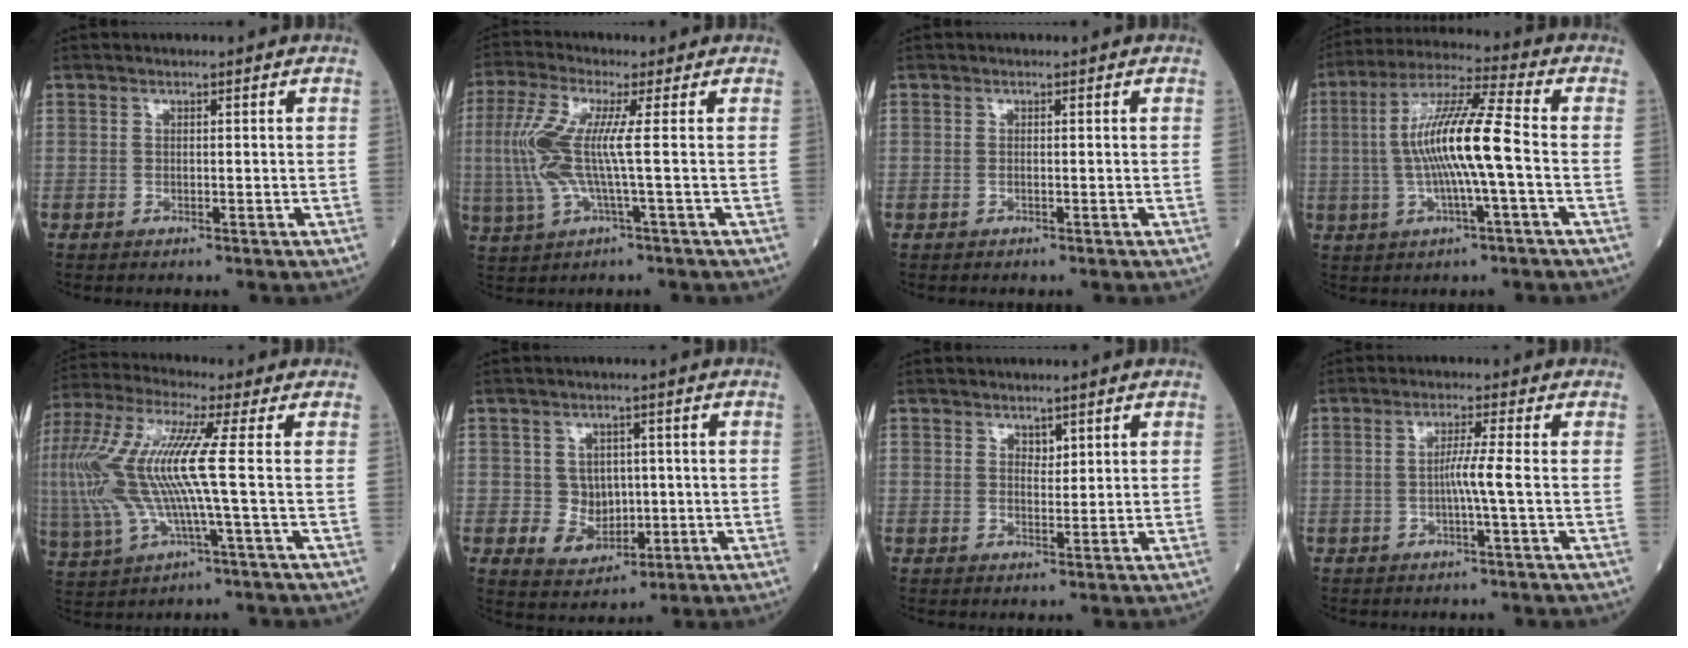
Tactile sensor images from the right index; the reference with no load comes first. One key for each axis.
{"total": 9.0, "fx": 0.3, "fy": 0.5, "fz": 9.0, "tx": -0.217, "ty": 0.006, "tz": 0.002}
{"total": 0.0}
{"total": 12.5, "fx": -0.9, "fy": 0.4, "fz": 12.5, "tx": -0.239, "ty": 0.011, "tz": -0.023}
{"total": 15.1, "fx": 0.4, "fy": 1.6, "fz": 15.0, "tx": -0.349, "ty": 0.016, "tz": 0.002}
{"total": 5.3, "fx": 0.0, "fy": 4.9, "fz": 2.2, "tx": -0.024, "ty": 0.007, "tz": 0.007}
{"total": 1.8, "fx": 1.1, "fy": 1.0, "fz": 0.9, "tx": -0.012, "ty": -0.003, "tz": 0.021}
{"total": 3.4, "fx": -0.6, "fy": -1.0, "fz": 3.1, "tx": -0.055, "ty": 0.002, "tz": -0.013}